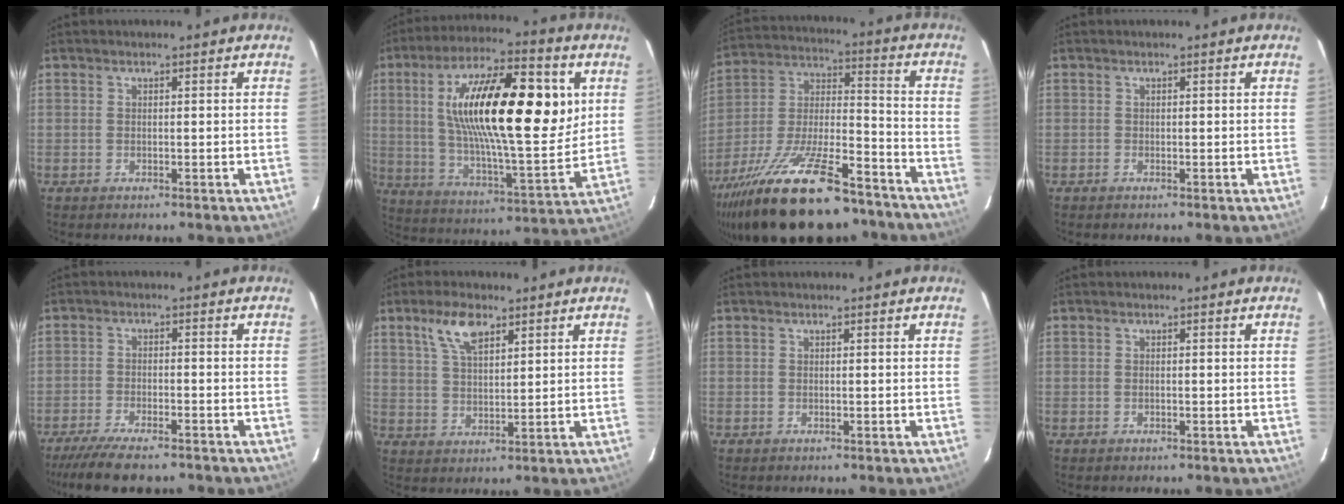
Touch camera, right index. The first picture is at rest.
{"total": 26.4, "force": [6.9, 8.3, 24.1], "torque": [-0.418, 0.014, 0.112]}
{"total": 28.6, "force": [-20.5, 9.3, 17.6], "torque": [-0.331, -0.027, -0.318]}
{"total": 0.0}
{"total": 10.8, "force": [-9.1, 2.4, 5.4], "torque": [-0.127, -0.028, -0.152]}
{"total": 7.0, "force": [4.1, 3.0, 4.8], "torque": [-0.091, 0.011, 0.081]}
{"total": 0.0}
{"total": 0.0}